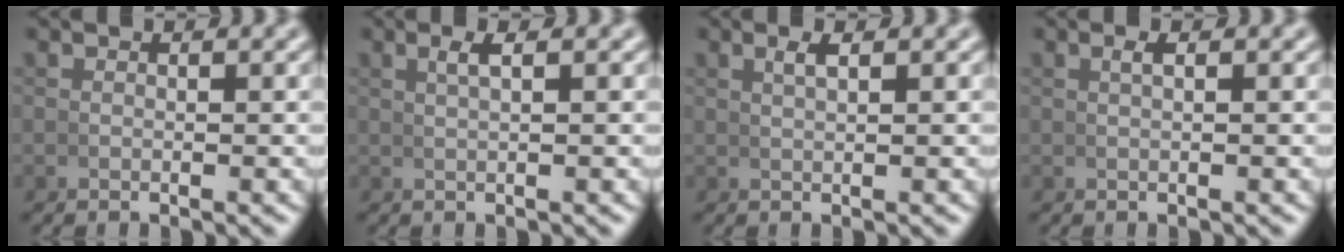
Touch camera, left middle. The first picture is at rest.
{"total": 1.5, "force": [0.7, 0.0, 1.3], "torque": [-0.022, 0.006, 0.014]}
{"total": 1.3, "force": [0.7, 0.0, 1.1], "torque": [-0.018, 0.004, 0.015]}
{"total": 0.8, "force": [0.2, 0.1, 0.8], "torque": [-0.013, 0.005, 0.004]}